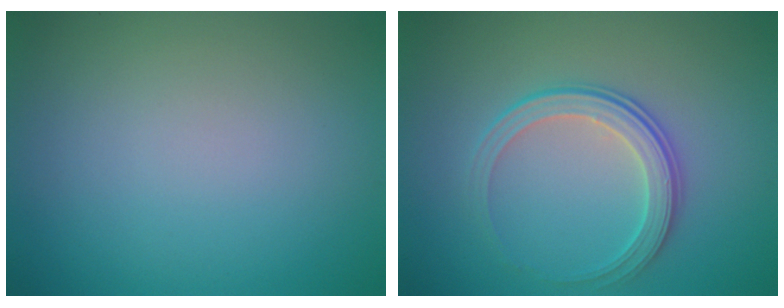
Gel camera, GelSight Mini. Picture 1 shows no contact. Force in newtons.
{"total": 3.3, "press": 2.8, "slide": 1.8}